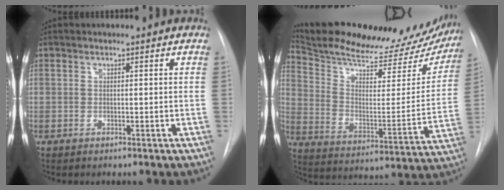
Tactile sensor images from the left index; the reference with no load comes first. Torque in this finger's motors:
{"motor_torque": [0.95, -1.19, 0.02, 0.00]}